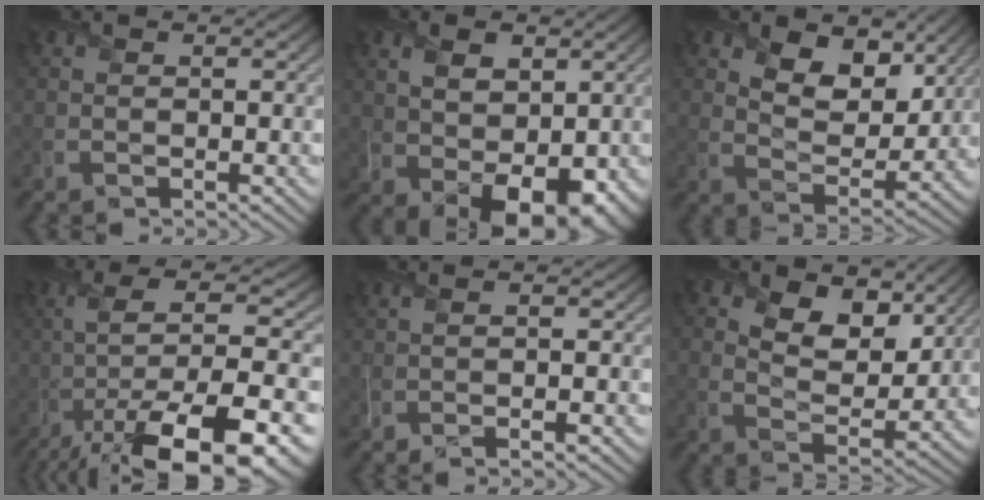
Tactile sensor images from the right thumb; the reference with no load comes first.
{"total": 10.3, "force": [0.5, 6.6, 8.0], "torque": [-0.144, -0.016, 0.021]}
{"total": 8.8, "force": [4.6, 5.1, 5.5], "torque": [-0.114, -0.011, 0.072]}
{"total": 18.1, "force": [-7.2, 5.5, 15.6], "torque": [-0.269, 0.001, -0.110]}
{"total": 2.6, "force": [-0.3, 0.5, 2.5], "torque": [-0.037, 0.003, -0.008]}
{"total": 8.1, "force": [4.0, 4.6, 5.3], "torque": [-0.113, -0.011, 0.059]}